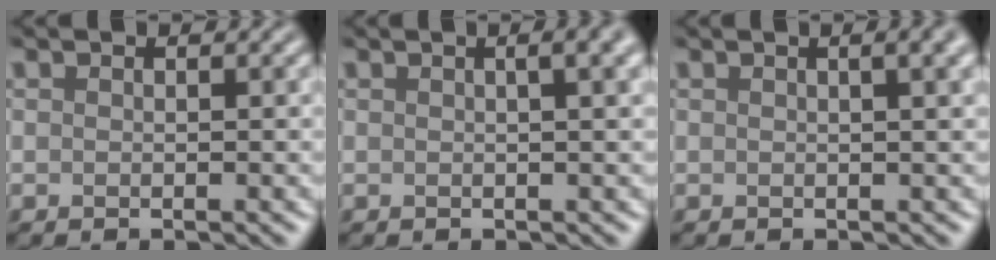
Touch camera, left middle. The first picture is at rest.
{"total": 6.1, "force": [2.4, 3.0, 4.8], "torque": [-0.020, 0.033, -0.009]}
{"total": 5.4, "force": [2.2, 2.6, 4.2], "torque": [-0.019, 0.029, -0.008]}